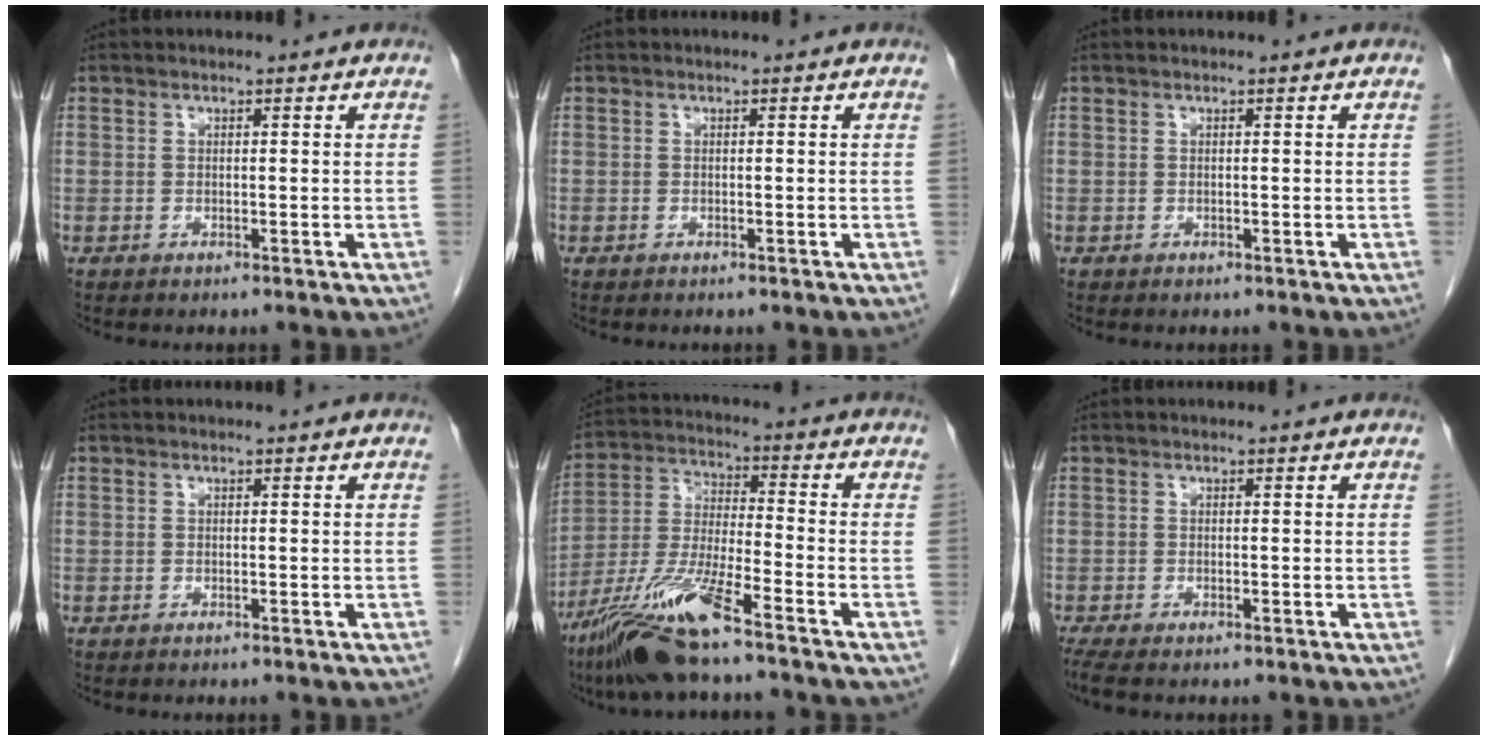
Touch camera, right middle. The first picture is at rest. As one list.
[{"total": 0.0}, {"total": 0.0}, {"total": 0.0}, {"total": 13.1, "force": [-9.0, 0.5, 9.5], "torque": [-0.200, -0.024, -0.171]}, {"total": 2.3, "force": [-1.7, 0.7, 1.4], "torque": [-0.031, -0.010, -0.030]}]